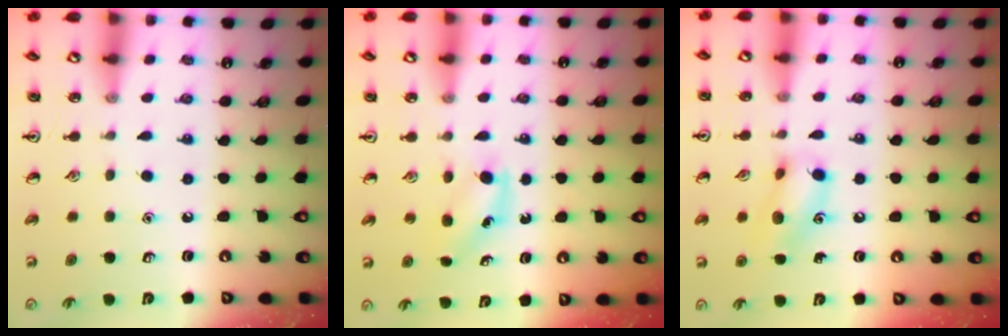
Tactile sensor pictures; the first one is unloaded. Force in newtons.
{"total": 3.6, "press": 3.3, "slide": 1.4}
{"total": 10.8, "press": 10.7, "slide": 1.3}